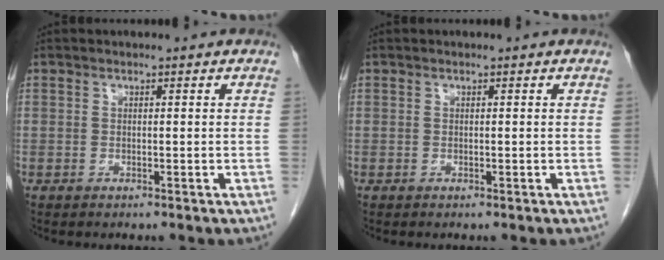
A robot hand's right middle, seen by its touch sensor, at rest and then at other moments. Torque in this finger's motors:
{"motor_torque": [1.12, -1.02, 0.04, 0.01]}